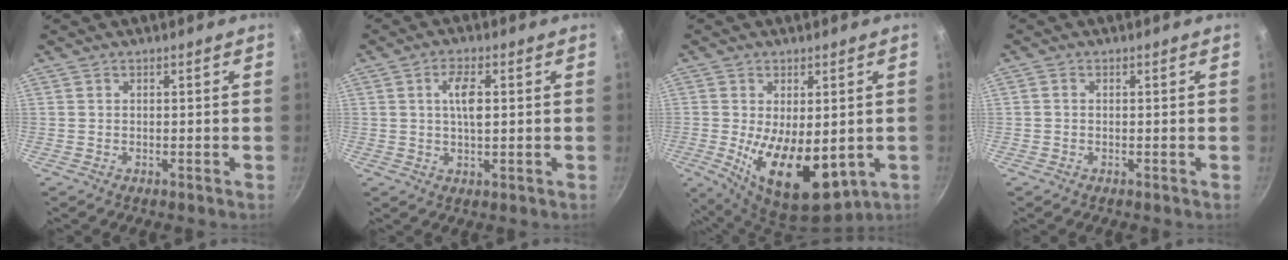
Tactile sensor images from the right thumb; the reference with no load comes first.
{"total": 5.2, "force": [0.9, 2.0, 4.7], "torque": [-0.085, 0.005, 0.016]}
{"total": 15.2, "force": [-2.2, 7.9, 12.9], "torque": [-0.193, -0.024, -0.015]}
{"total": 0.6, "force": [-0.1, 0.5, 0.3], "torque": [-0.005, 0.004, -0.003]}